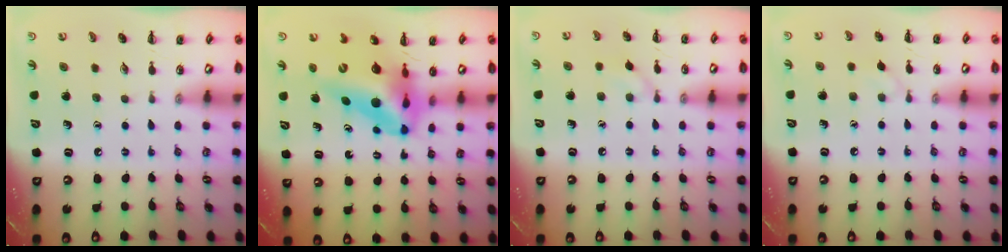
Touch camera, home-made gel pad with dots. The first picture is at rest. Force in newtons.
{"total": 13.9, "press": 13.2, "slide": 4.2}
{"total": 5.7, "press": 5.3, "slide": 2.1}
{"total": 2.9, "press": 2.6, "slide": 1.1}